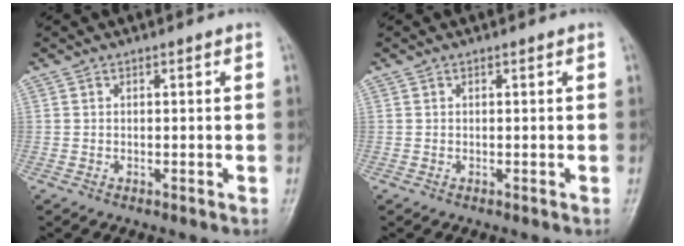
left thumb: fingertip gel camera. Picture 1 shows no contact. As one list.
[{"total": 0.0}]